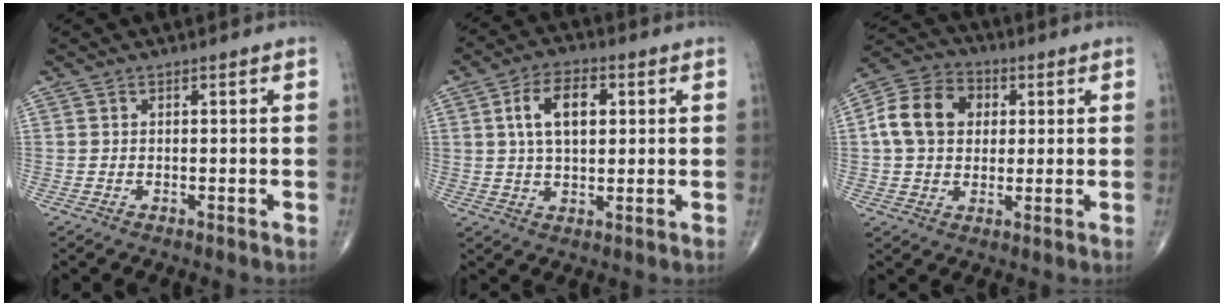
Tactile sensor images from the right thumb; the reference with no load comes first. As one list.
[{"total": 9.6, "force": [2.3, 5.4, 7.6], "torque": [-0.124, 0.006, 0.038]}, {"total": 12.1, "force": [2.0, 9.5, 7.3], "torque": [-0.112, 0.015, 0.026]}]